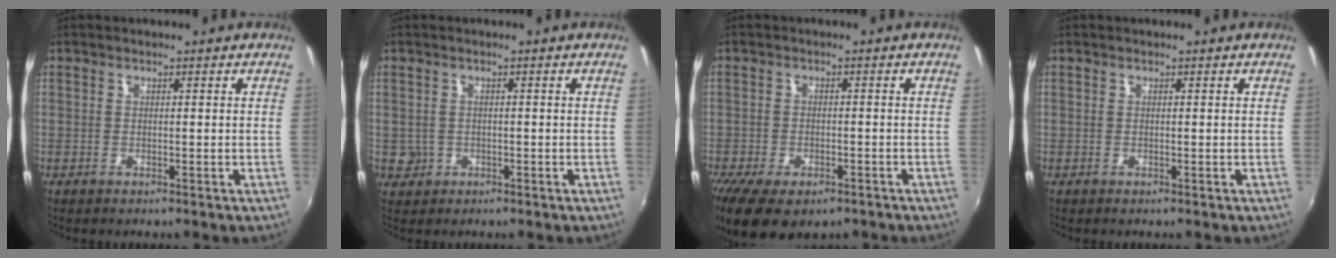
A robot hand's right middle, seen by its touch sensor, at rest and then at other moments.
{"total": 2.9, "force": [-0.4, 2.8, 0.7], "torque": [-0.016, -0.002, -0.002]}
{"total": 10.7, "force": [-7.1, 4.8, 6.4], "torque": [-0.146, -0.039, -0.111]}
{"total": 0.0}